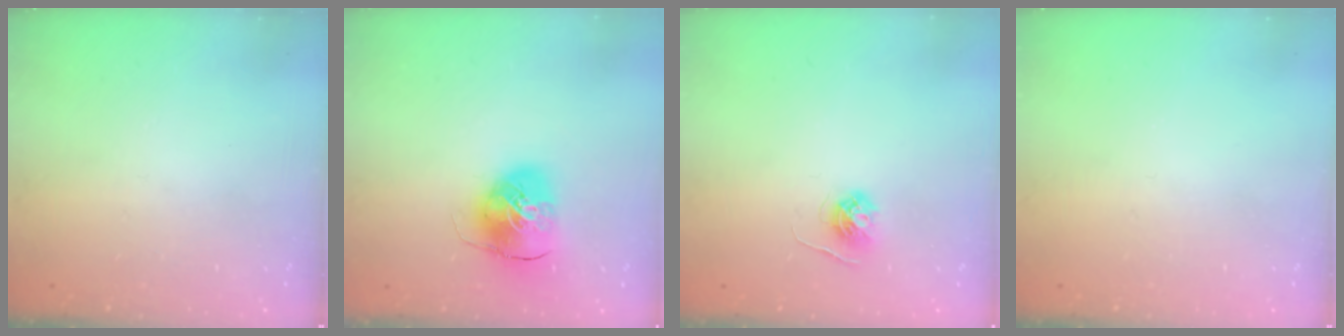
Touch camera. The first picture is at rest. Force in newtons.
{"total": 10.4, "press": 10.2, "slide": 1.8}
{"total": 4.8, "press": 4.7, "slide": 0.5}
{"total": 0.0}